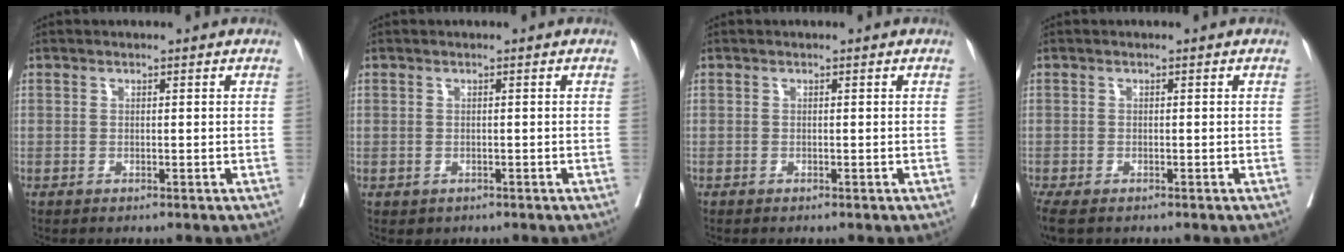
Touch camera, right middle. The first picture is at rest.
{"total": 0.9, "force": [-0.3, 0.8, 0.3], "torque": [-0.005, 0.002, 0.003]}
{"total": 0.0}
{"total": 4.9, "force": [-3.4, 2.2, 2.8], "torque": [-0.061, -0.017, -0.055]}